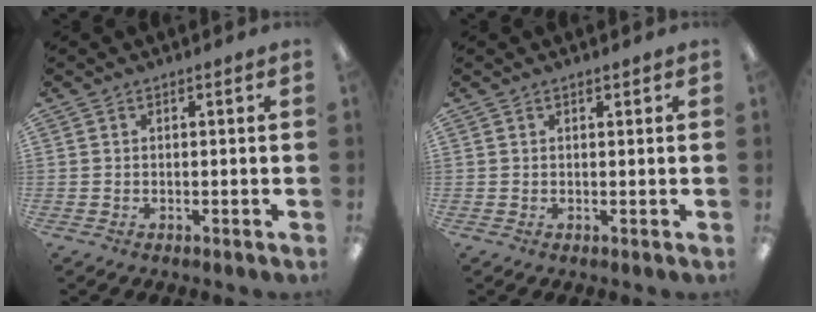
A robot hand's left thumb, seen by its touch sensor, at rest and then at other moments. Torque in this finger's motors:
{"motor_torque": [-0.02, 0.01, -0.33, 0.14, 0.02]}